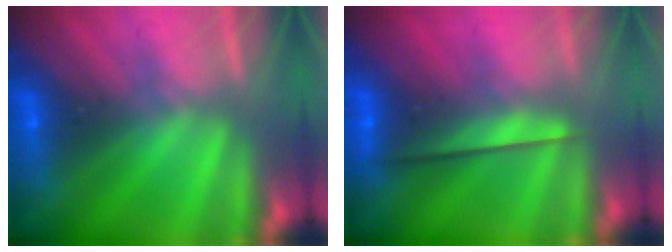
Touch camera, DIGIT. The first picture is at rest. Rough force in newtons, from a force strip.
{"total": 2.3}